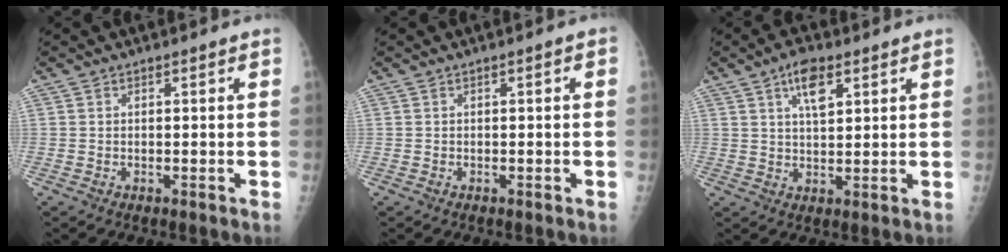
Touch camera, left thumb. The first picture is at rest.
{"total": 0.7, "force": [0.0, 0.2, 0.7], "torque": [-0.007, 0.002, -0.001]}
{"total": 6.2, "force": [3.2, 2.7, 4.6], "torque": [-0.071, -0.011, 0.053]}